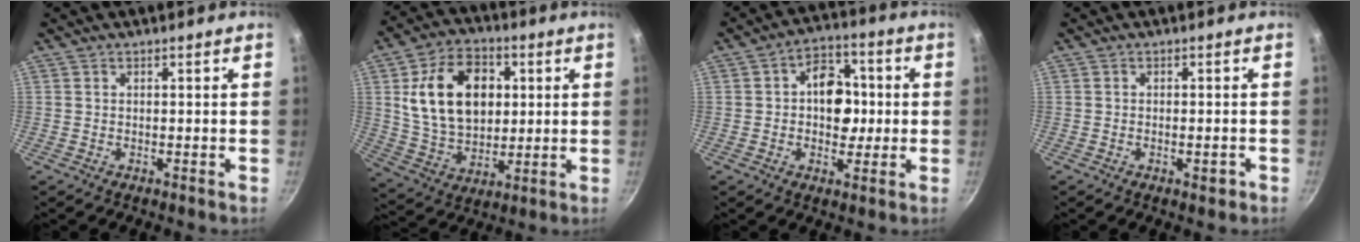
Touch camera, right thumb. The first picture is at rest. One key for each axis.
{"total": 18.4, "fx": 3.7, "fy": 12.8, "fz": 12.7, "tx": -0.191, "ty": -0.002, "tz": 0.069}
{"total": 10.1, "fx": 0.4, "fy": 7.5, "fz": 6.8, "tx": -0.051, "ty": 0.013, "tz": -0.004}
{"total": 2.2, "fx": -1.0, "fy": 0.9, "fz": 1.7, "tx": -0.022, "ty": 0.007, "tz": -0.014}